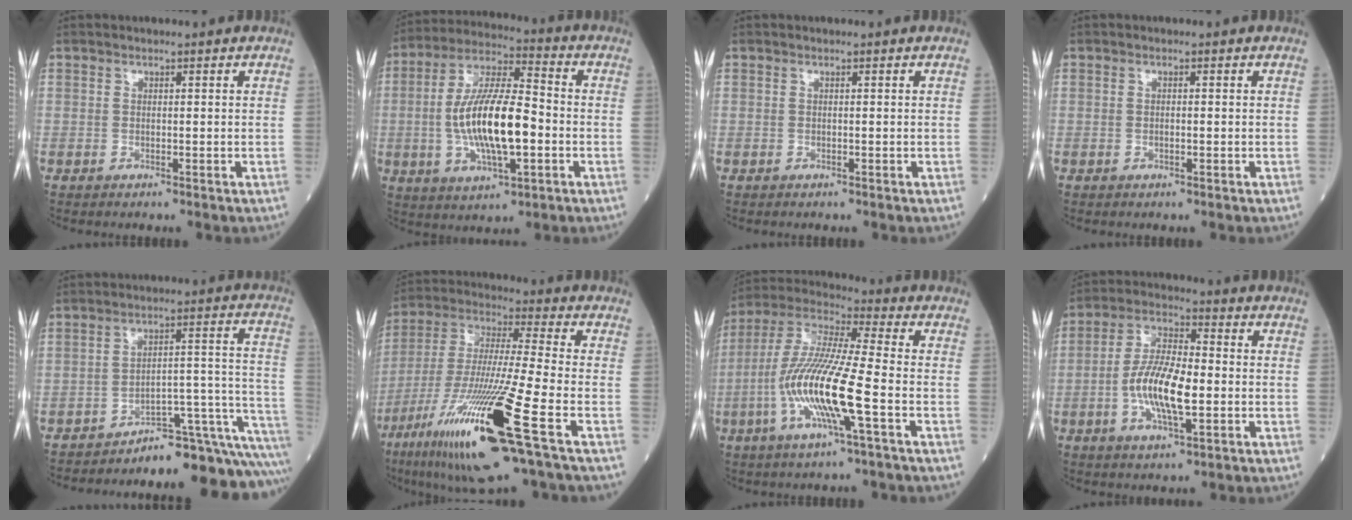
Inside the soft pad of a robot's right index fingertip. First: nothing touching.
{"total": 15.3, "force": [-2.1, 4.4, 14.5], "torque": [-0.286, 0.005, -0.037]}
{"total": 0.0}
{"total": 0.7, "force": [-0.1, 0.2, 0.7], "torque": [-0.013, 0.000, -0.001]}
{"total": 16.7, "force": [-16.1, 0.4, 4.3], "torque": [0.012, 0.055, -0.214]}
{"total": 21.7, "force": [-9.9, 0.5, 19.4], "torque": [-0.387, -0.050, -0.184]}
{"total": 15.4, "force": [-4.2, 0.8, 14.8], "torque": [-0.308, -0.008, -0.088]}
{"total": 11.1, "force": [-2.0, 3.3, 10.4], "torque": [-0.211, 0.004, -0.038]}